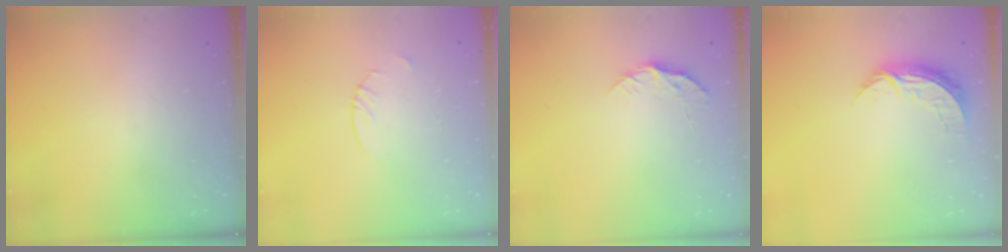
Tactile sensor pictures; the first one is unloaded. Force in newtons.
{"total": 1.8, "press": 1.8, "slide": 0.2}
{"total": 8.1, "press": 8.1, "slide": 0.7}
{"total": 7.2, "press": 7.1, "slide": 0.5}